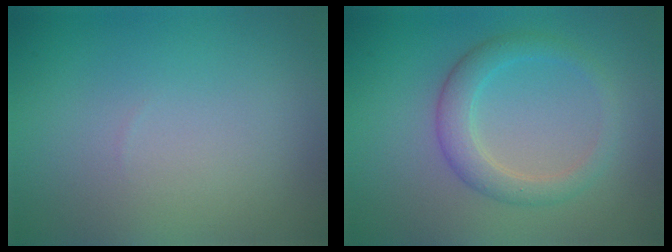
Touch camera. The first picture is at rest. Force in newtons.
{"total": 2.2, "press": 2.2, "slide": 0.2}